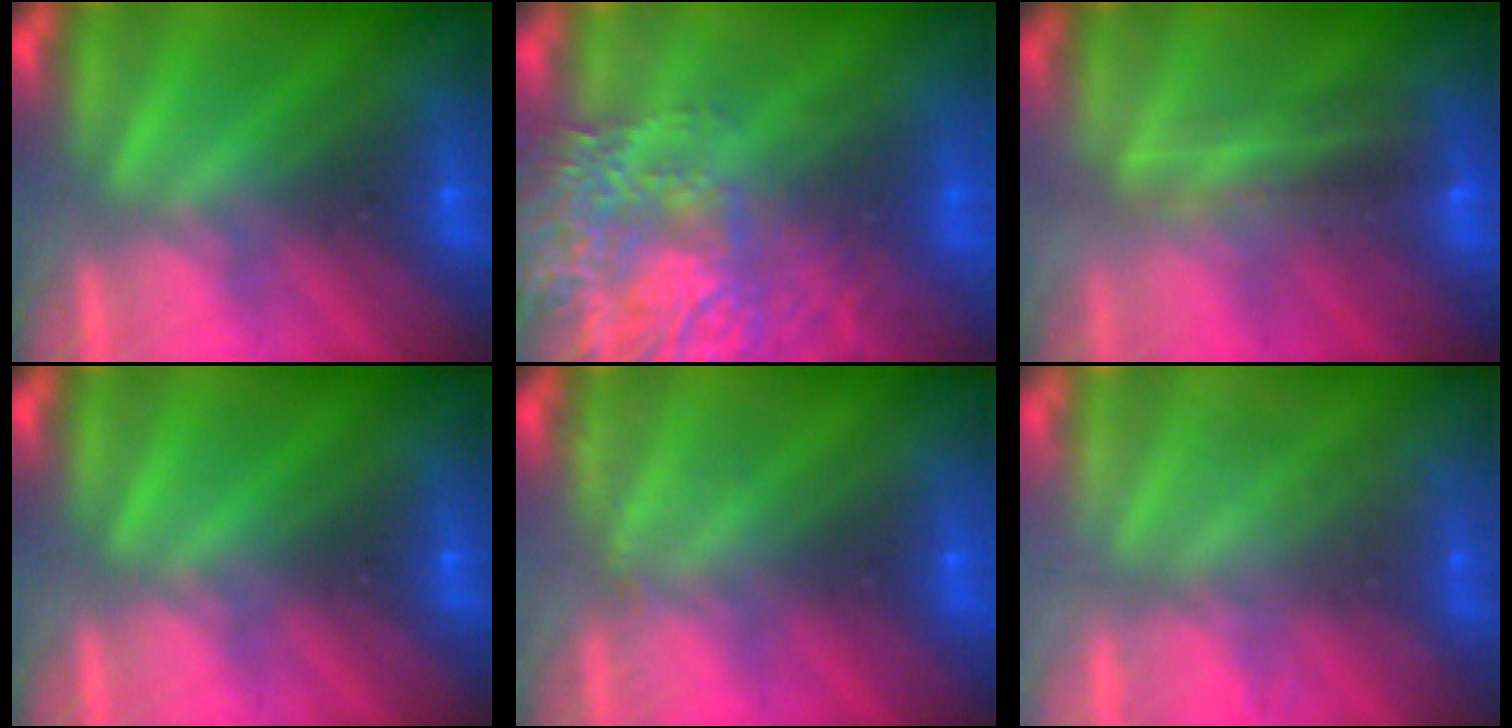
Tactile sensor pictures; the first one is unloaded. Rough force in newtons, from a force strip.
{"total": 7.6}
{"total": 2.4}
{"total": 0.0}
{"total": 2.0}
{"total": 2.3}